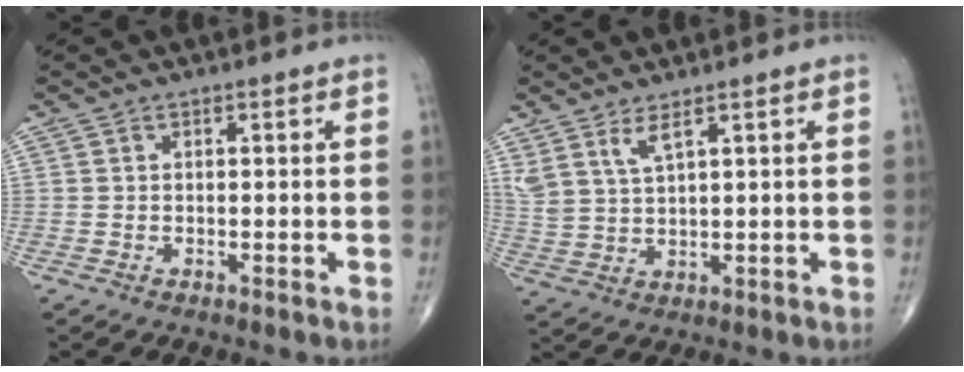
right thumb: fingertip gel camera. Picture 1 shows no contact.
{"total": 4.7, "force": [3.1, 1.0, 3.3], "torque": [-0.075, -0.021, 0.071]}